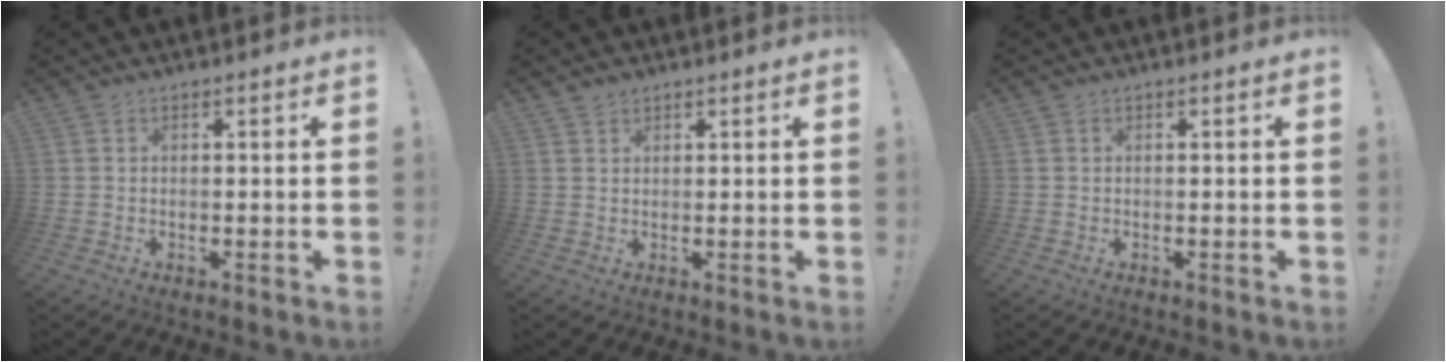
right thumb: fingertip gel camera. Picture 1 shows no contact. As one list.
[{"total": 1.4, "force": [1.2, 0.7, 0.4], "torque": [-0.004, -0.004, 0.023]}, {"total": 0.0}]